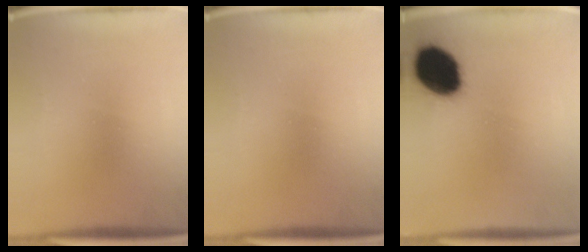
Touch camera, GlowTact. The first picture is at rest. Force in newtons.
{"total": 0.0}
{"total": 17.1}